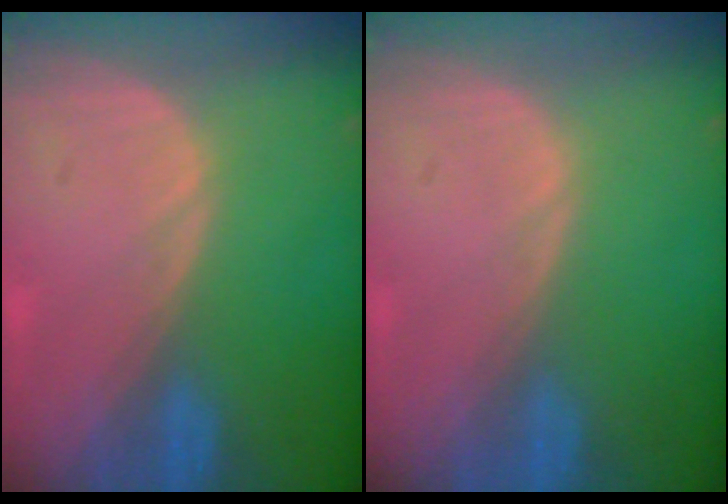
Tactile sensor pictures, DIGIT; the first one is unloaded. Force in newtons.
{"total": 0.0}